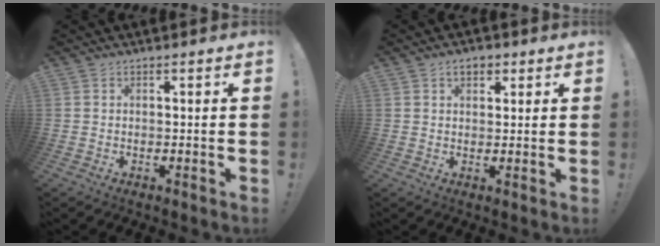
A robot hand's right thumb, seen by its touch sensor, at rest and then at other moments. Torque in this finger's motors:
{"motor_torque": [0.04, 1.09, 0.45, -0.19, 0.00]}